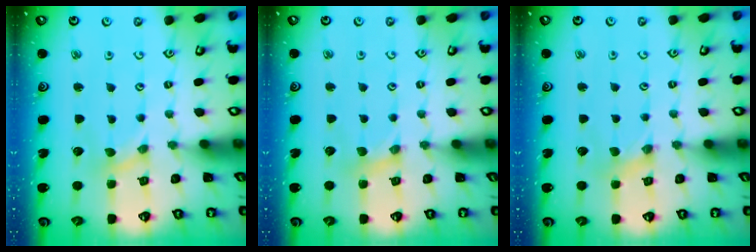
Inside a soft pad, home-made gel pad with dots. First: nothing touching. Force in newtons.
{"total": 2.1, "press": 2.1, "slide": 0.4}
{"total": 0.0}